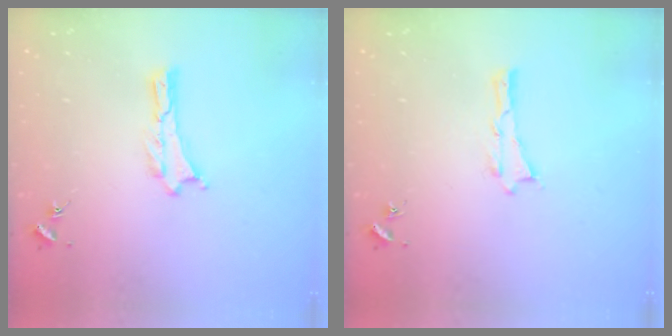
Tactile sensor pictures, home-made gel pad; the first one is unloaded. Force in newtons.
{"total": 0.0}